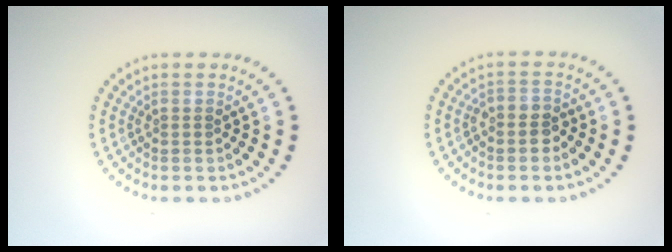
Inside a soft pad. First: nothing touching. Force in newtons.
{"total": 1.9, "press": 1.7, "slide": 0.8}